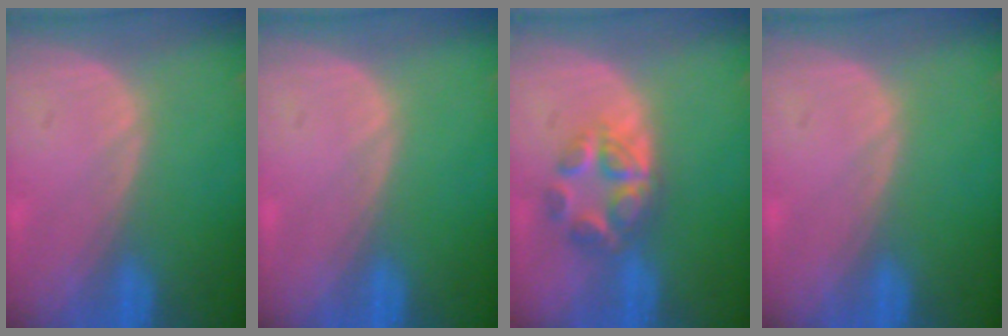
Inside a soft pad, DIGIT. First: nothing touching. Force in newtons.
{"total": 0.0}
{"total": 5.7, "press": 5.3, "slide": 2.1}
{"total": 0.0}